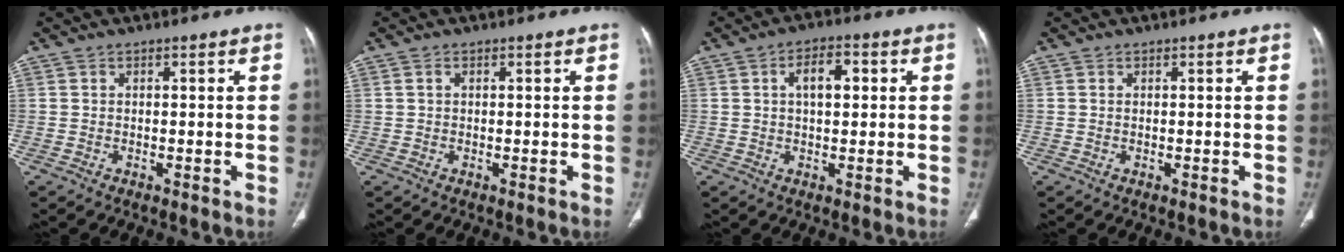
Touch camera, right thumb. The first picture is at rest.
{"total": 0.7, "force": [0.2, 0.5, 0.5], "torque": [-0.011, 0.004, 0.004]}
{"total": 6.0, "force": [1.4, 3.1, 4.9], "torque": [-0.071, 0.010, 0.019]}
{"total": 0.0}